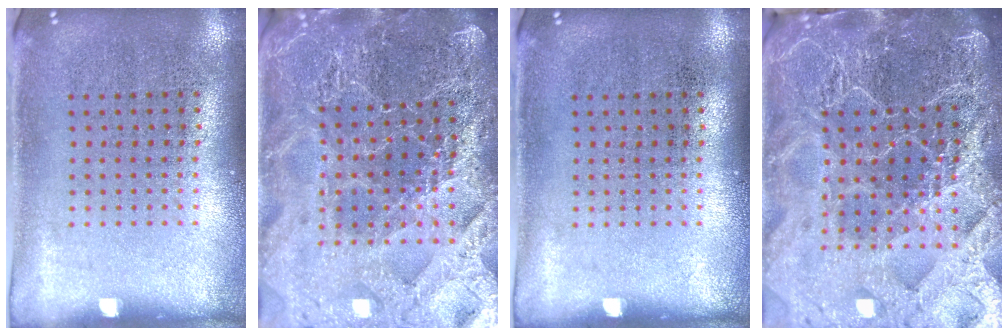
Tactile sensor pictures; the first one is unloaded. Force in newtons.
{"total": 4.5, "press": 4.3, "slide": 1.5}
{"total": 0.0}
{"total": 5.9, "press": 5.2, "slide": 2.9}